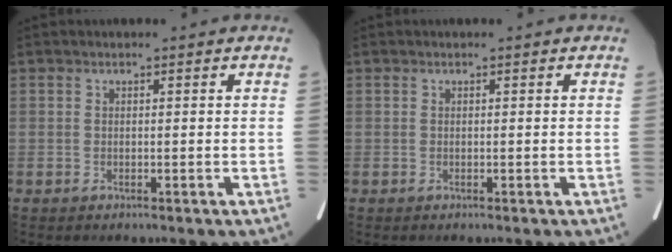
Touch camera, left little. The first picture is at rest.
{"total": 0.0}